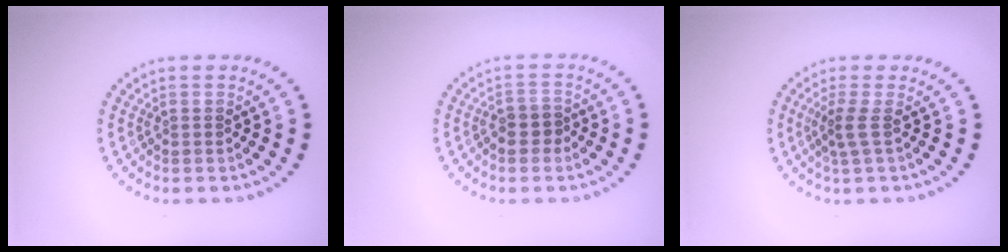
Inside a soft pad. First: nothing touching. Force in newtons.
{"total": 2.0, "press": 1.9, "slide": 0.7}
{"total": 1.8, "press": 1.1, "slide": 1.4}